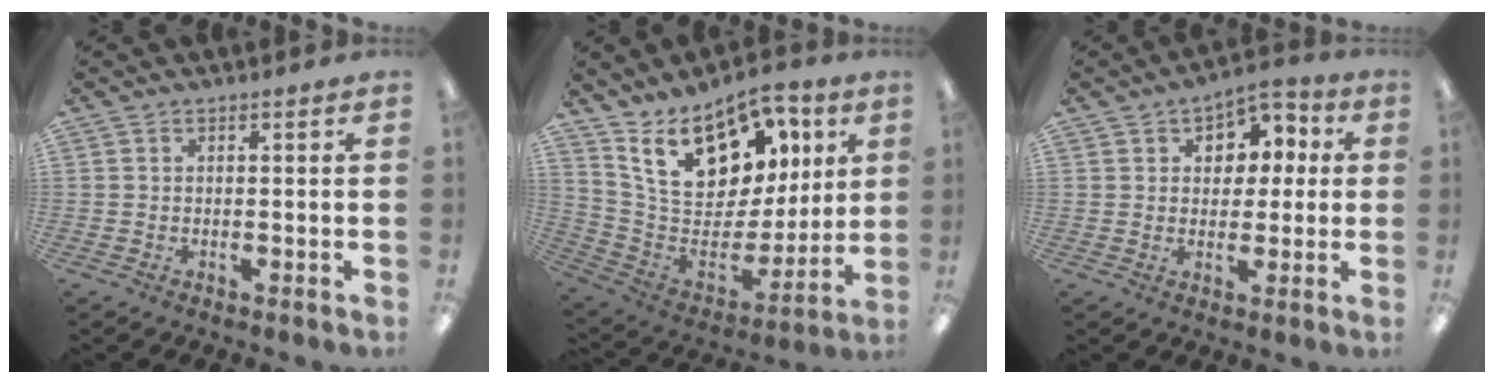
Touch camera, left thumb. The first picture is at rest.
{"total": 20.0, "force": [12.6, 11.2, 10.8], "torque": [-0.191, -0.062, 0.228]}
{"total": 6.8, "force": [2.4, 5.6, 3.0], "torque": [-0.044, -0.004, 0.039]}